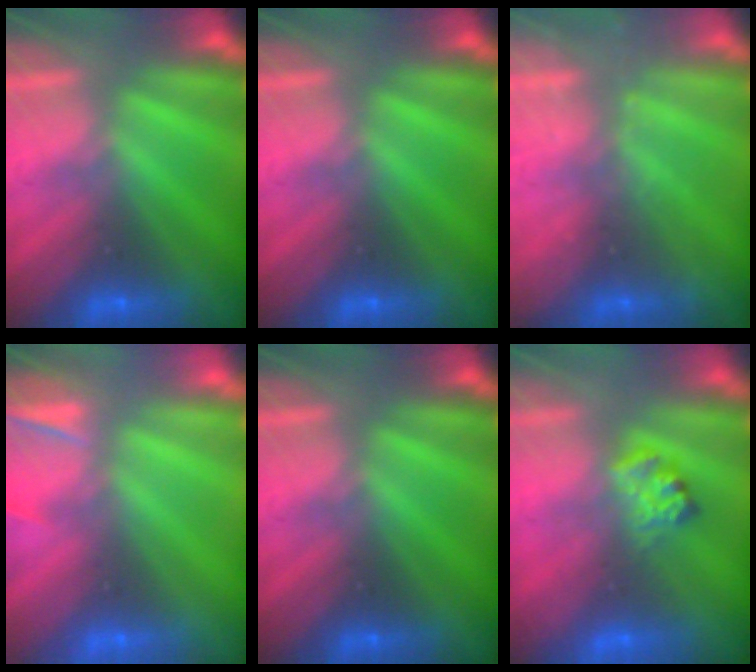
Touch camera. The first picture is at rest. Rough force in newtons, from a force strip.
{"total": 0.0}
{"total": 1.8}
{"total": 4.5}
{"total": 0.0}
{"total": 2.4}